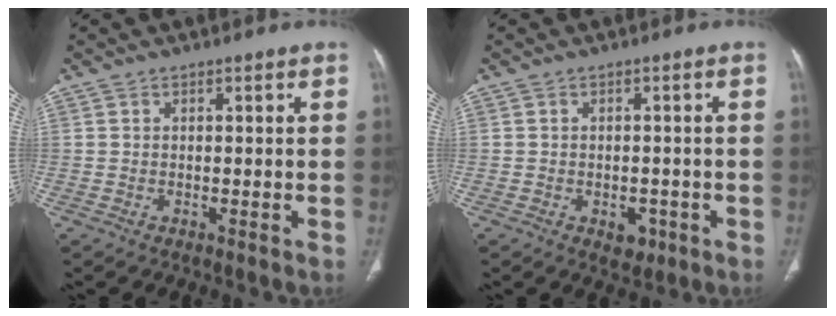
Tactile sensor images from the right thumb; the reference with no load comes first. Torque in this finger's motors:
{"motor_torque": [2.63, 2.38, 0.33, -0.16, -0.02]}